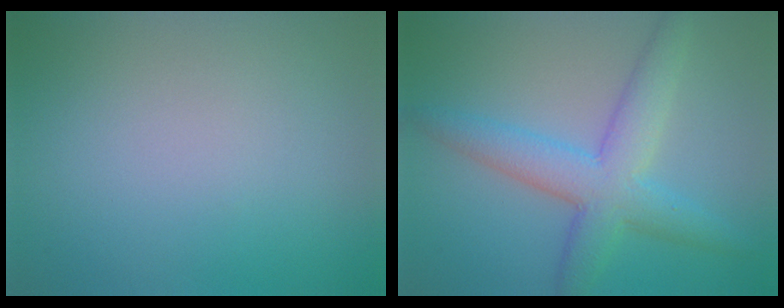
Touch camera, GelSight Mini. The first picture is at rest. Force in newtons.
{"total": 5.9, "press": 5.9, "slide": 0.2}